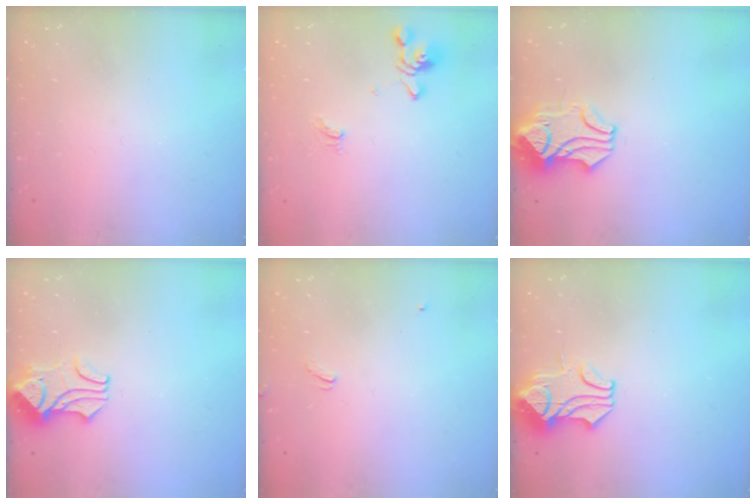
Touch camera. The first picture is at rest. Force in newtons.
{"total": 2.6, "press": 2.5, "slide": 0.6}
{"total": 1.7, "press": 1.2, "slide": 1.3}
{"total": 1.6, "press": 1.2, "slide": 1.0}
{"total": 2.1, "press": 2.1, "slide": 0.5}
{"total": 1.4, "press": 0.3, "slide": 1.3}